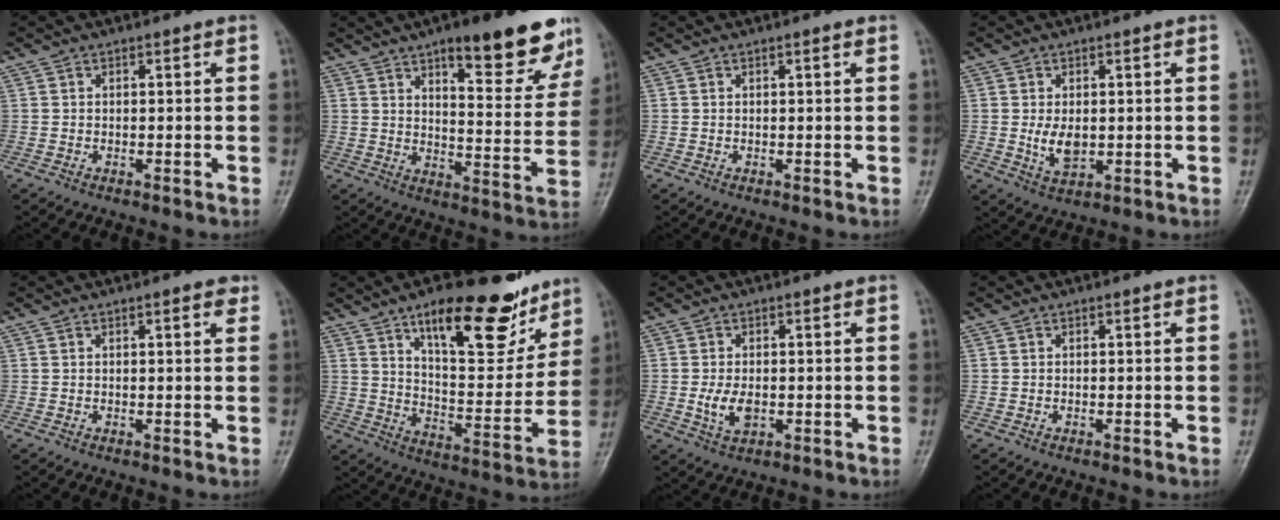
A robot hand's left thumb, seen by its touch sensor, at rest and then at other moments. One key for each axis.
{"total": 18.2, "fx": 11.7, "fy": 5.5, "fz": 12.8, "tx": -0.123, "ty": -0.063, "tz": 0.161}
{"total": 0.6, "fx": 0.3, "fy": 0.0, "fz": 0.5, "tx": -0.010, "ty": 0.000, "tz": 0.005}
{"total": 4.7, "fx": 0.1, "fy": 2.8, "fz": 3.7, "tx": -0.060, "ty": -0.011, "tz": 0.011}
{"total": 1.8, "fx": 1.1, "fy": 0.5, "fz": 1.4, "tx": -0.016, "ty": -0.003, "tz": 0.011}
{"total": 21.3, "fx": 13.5, "fy": 8.0, "fz": 14.4, "tx": -0.159, "ty": -0.068, "tz": 0.211}
{"total": 4.4, "fx": -0.5, "fy": 2.6, "fz": 3.5, "tx": -0.068, "ty": -0.007, "tz": -0.006}
{"total": 0.0}